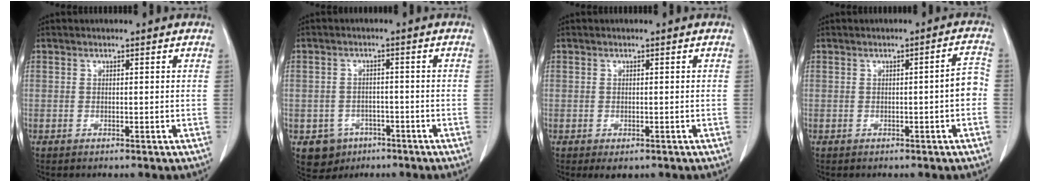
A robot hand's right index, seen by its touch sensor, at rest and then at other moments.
{"total": 4.9, "force": [-2.6, 4.1, 0.7], "torque": [-0.007, 0.010, -0.032]}
{"total": 1.7, "force": [-1.0, 1.2, 0.8], "torque": [-0.006, 0.000, -0.005]}
{"total": 3.2, "force": [-0.7, 0.3, 3.1], "torque": [-0.035, 0.011, -0.011]}